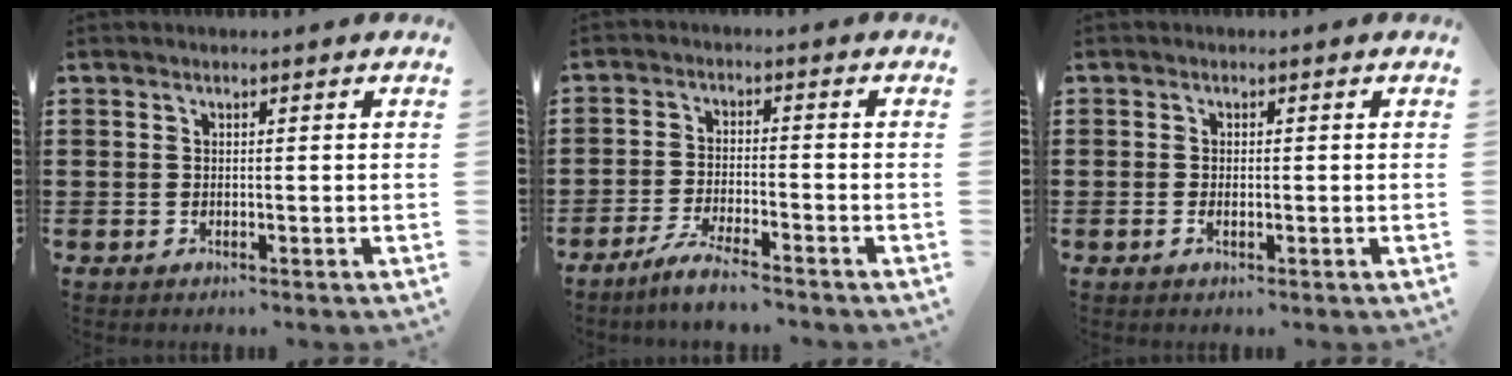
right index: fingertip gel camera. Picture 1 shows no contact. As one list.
[{"total": 4.4, "force": [-4.0, -0.1, 1.7], "torque": [-0.043, -0.006, -0.080]}, {"total": 1.0, "force": [-0.3, 0.5, 0.8], "torque": [-0.016, -0.003, -0.005]}]